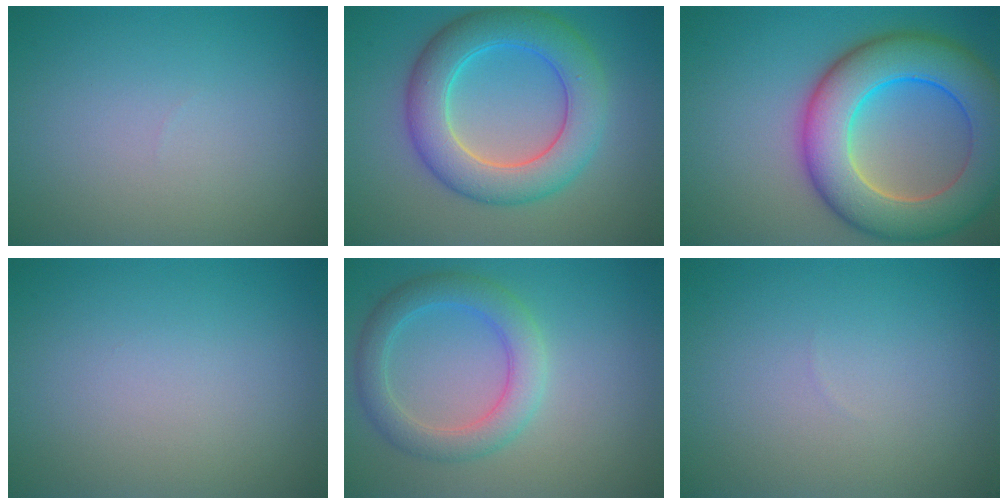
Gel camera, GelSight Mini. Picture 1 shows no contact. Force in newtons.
{"total": 7.4, "press": 7.4, "slide": 0.3}
{"total": 11.1, "press": 11.1, "slide": 0.4}
{"total": 0.0}
{"total": 4.0, "press": 4.0, "slide": 0.2}
{"total": 0.0}